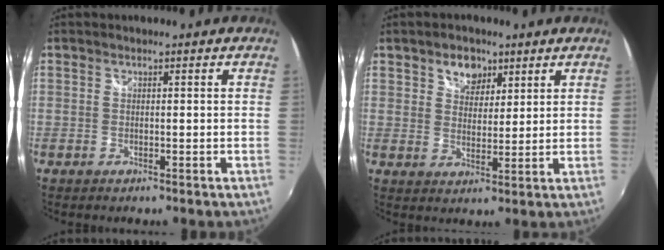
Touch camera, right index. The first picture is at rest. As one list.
[{"total": 5.6, "force": [3.3, 3.9, 2.2], "torque": [-0.026, 0.009, 0.058]}]